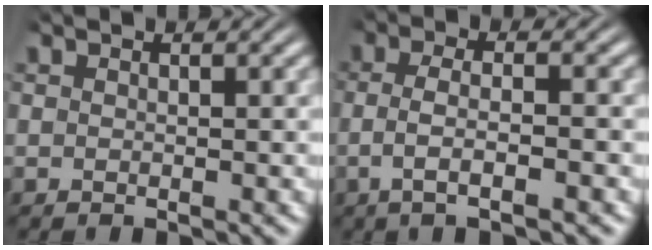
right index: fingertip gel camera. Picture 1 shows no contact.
{"total": 3.6, "force": [-1.0, 1.0, 3.3], "torque": [-0.066, -0.007, -0.016]}